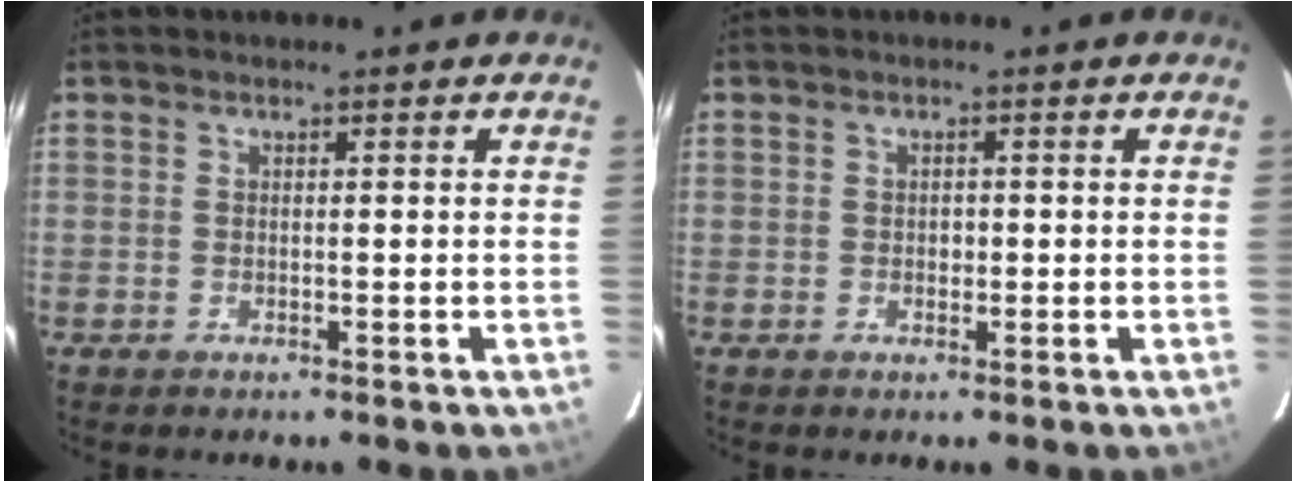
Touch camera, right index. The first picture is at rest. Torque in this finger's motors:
{"motor_torque": [0.20, 0.04, 0.06, 0.00]}